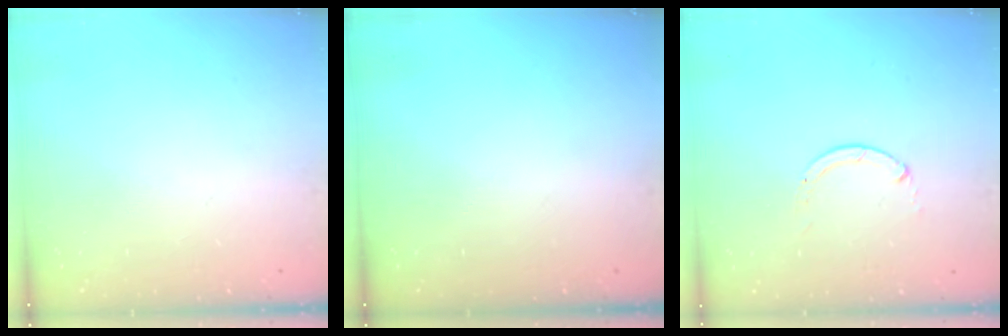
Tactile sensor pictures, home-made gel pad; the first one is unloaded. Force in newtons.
{"total": 0.0}
{"total": 0.0}